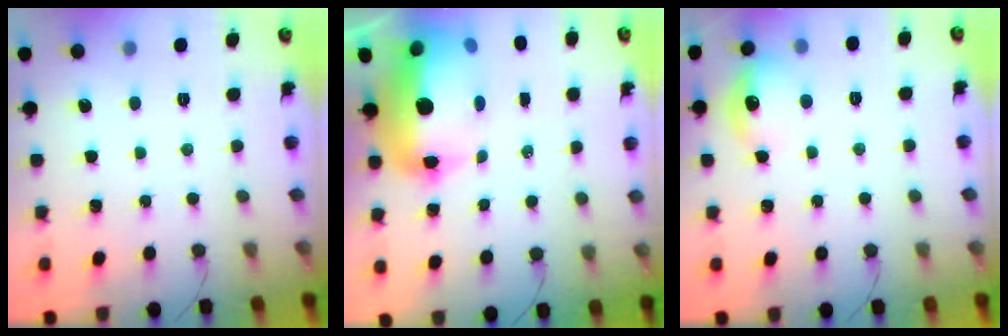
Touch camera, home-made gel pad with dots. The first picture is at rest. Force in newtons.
{"total": 15.3, "press": 14.9, "slide": 3.3}
{"total": 10.6, "press": 10.6, "slide": 0.8}